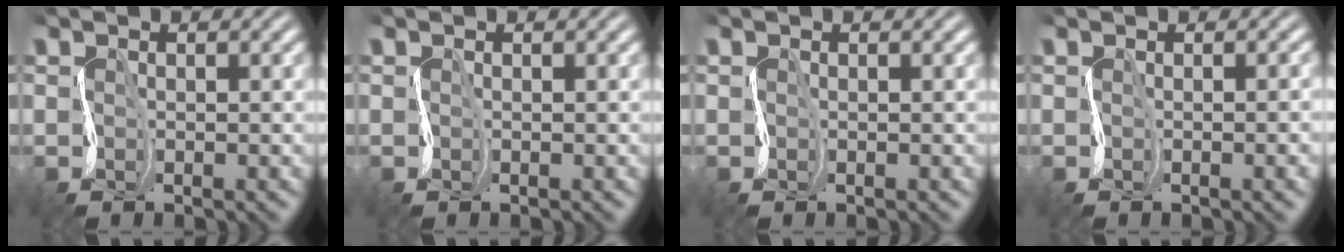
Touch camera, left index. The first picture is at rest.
{"total": 0.0}
{"total": 0.0}
{"total": 4.9, "force": [-0.4, 2.3, 4.3], "torque": [-0.023, 0.015, -0.011]}